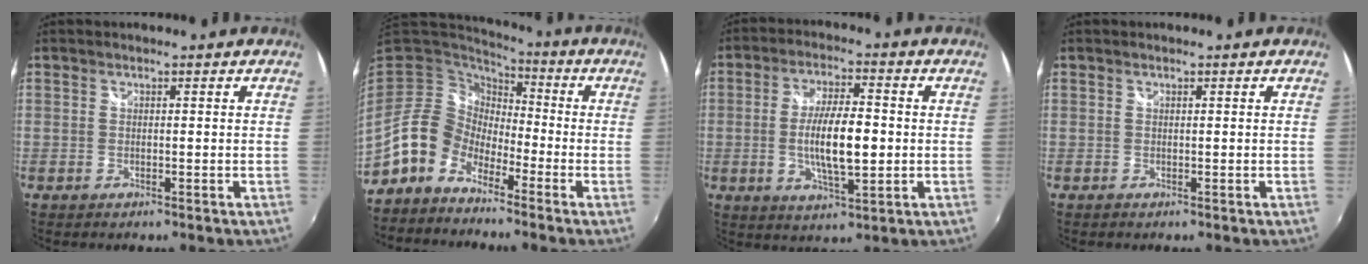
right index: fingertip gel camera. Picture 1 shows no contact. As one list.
[{"total": 11.5, "force": [-8.0, 7.2, 4.0], "torque": [-0.086, 0.019, -0.158]}, {"total": 10.4, "force": [-0.9, 3.1, 9.9], "torque": [-0.184, -0.005, -0.013]}, {"total": 0.0}]